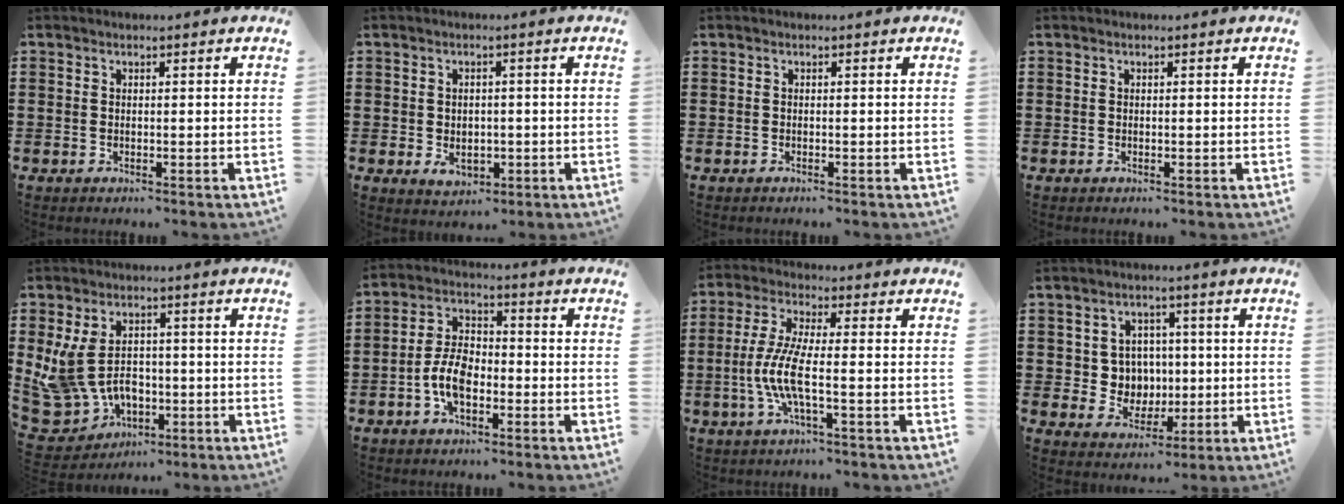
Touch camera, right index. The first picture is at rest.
{"total": 2.8, "force": [-0.6, 2.3, 1.5], "torque": [-0.026, 0.001, -0.014]}
{"total": 0.0}
{"total": 0.0}
{"total": 8.9, "force": [-0.5, 7.2, 5.2], "torque": [-0.159, 0.003, -0.008]}
{"total": 7.1, "force": [-2.5, 3.9, 5.4], "torque": [-0.135, 0.001, -0.055]}
{"total": 7.3, "force": [-1.9, 1.5, 6.8], "torque": [-0.168, -0.019, -0.048]}
{"total": 5.5, "force": [0.9, 5.3, 1.4], "torque": [-0.046, 0.013, 0.015]}